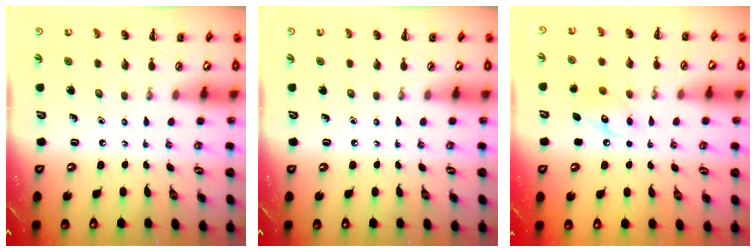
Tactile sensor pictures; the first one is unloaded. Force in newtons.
{"total": 0.0}
{"total": 9.1, "press": 9.0, "slide": 0.8}